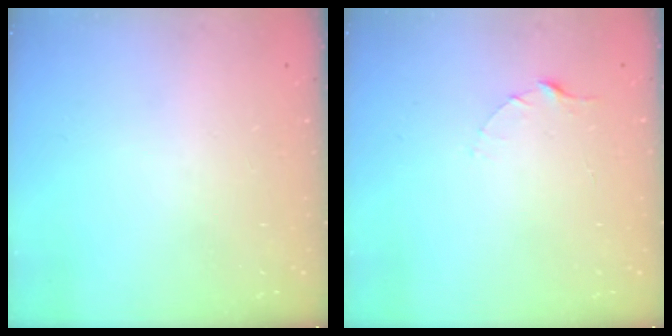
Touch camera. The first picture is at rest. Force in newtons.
{"total": 2.5, "press": 2.5, "slide": 0.3}